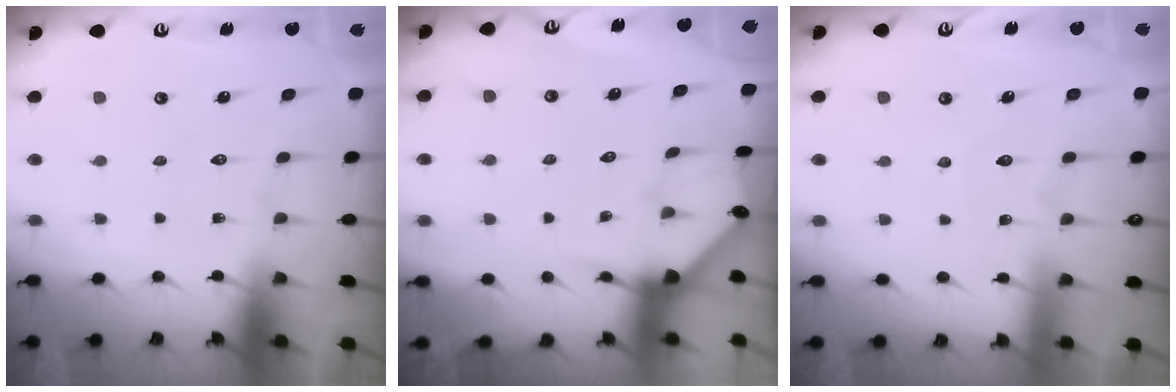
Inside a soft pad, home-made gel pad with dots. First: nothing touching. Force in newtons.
{"total": 3.1, "press": 3.1, "slide": 0.4}
{"total": 4.6, "press": 4.5, "slide": 0.5}